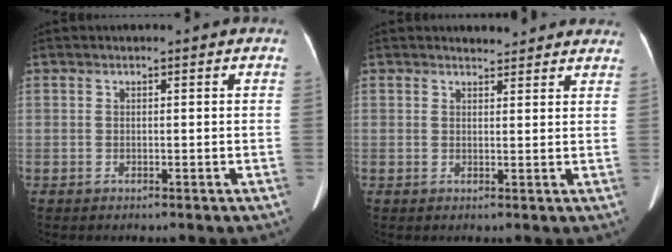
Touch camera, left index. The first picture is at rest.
{"total": 5.4, "force": [5.1, 1.5, 0.9], "torque": [-0.002, 0.007, 0.048]}